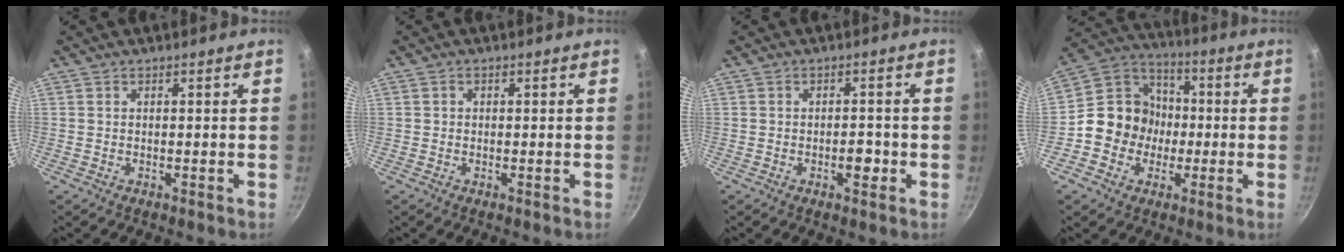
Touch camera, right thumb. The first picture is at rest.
{"total": 0.7, "force": [0.0, 0.7, 0.3], "torque": [-0.004, 0.004, 0.000]}
{"total": 3.2, "force": [-1.1, 1.7, 2.5], "torque": [-0.023, 0.011, -0.016]}
{"total": 12.1, "force": [-2.2, 11.1, 4.5], "torque": [-0.031, 0.033, -0.058]}